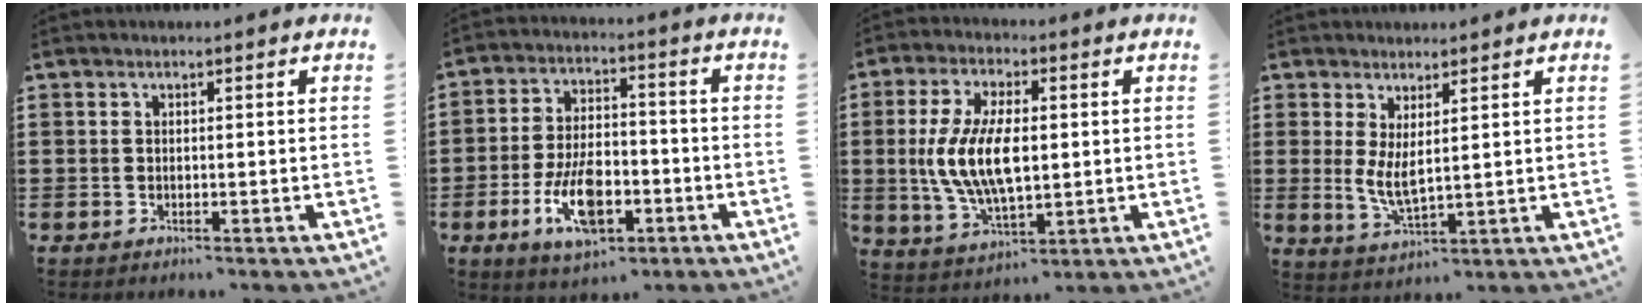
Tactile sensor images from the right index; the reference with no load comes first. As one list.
[{"total": 10.4, "force": [-4.1, 4.9, 8.1], "torque": [-0.168, -0.003, -0.076]}, {"total": 10.3, "force": [0.2, 4.6, 9.3], "torque": [-0.208, 0.000, -0.002]}, {"total": 3.8, "force": [1.4, 1.0, 3.4], "torque": [-0.078, -0.006, 0.025]}]